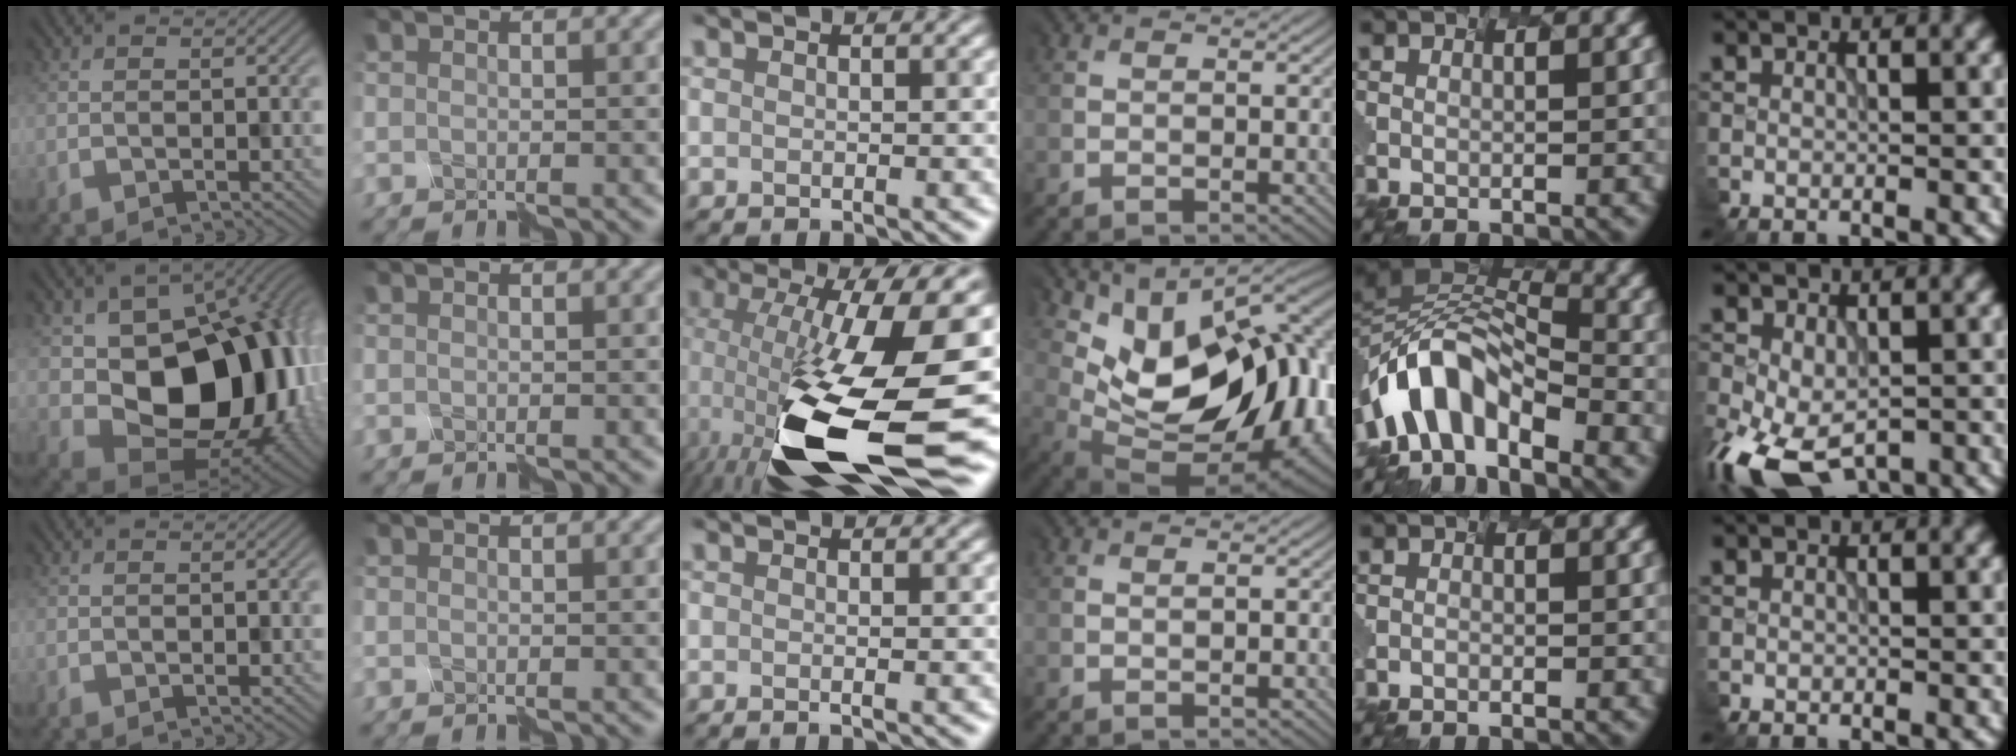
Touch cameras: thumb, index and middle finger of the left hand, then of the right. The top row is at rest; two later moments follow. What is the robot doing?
{"motion": "disassemble", "object": "markers"}